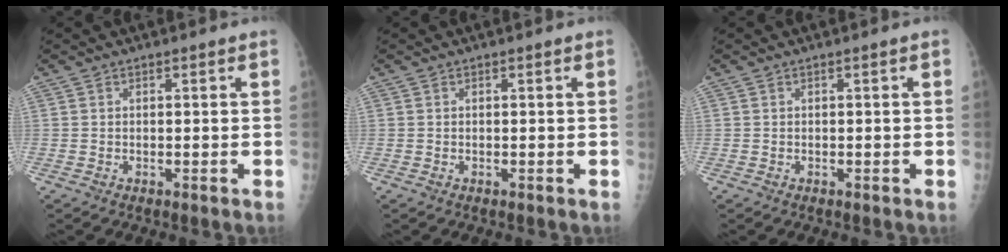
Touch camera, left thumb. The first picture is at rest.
{"total": 0.0}
{"total": 0.0}